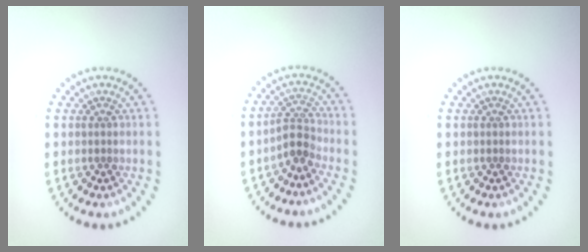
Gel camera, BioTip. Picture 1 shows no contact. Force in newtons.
{"total": 2.4, "press": 1.7, "slide": 1.7}
{"total": 0.0}